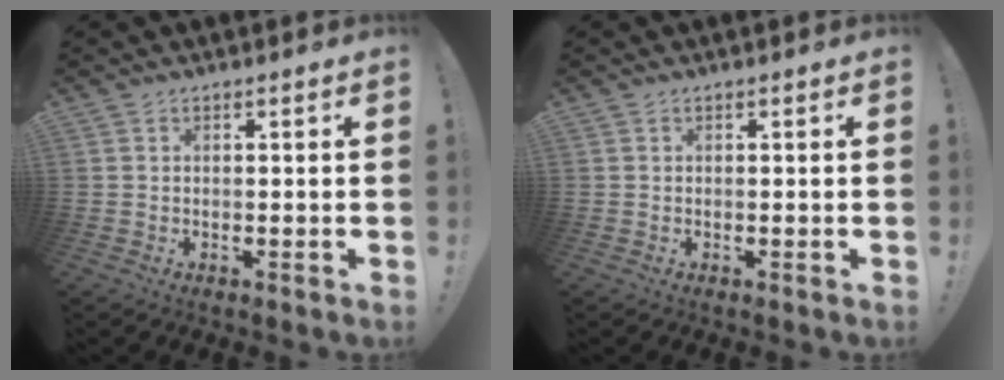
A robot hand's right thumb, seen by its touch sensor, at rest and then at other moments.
{"total": 0.0}